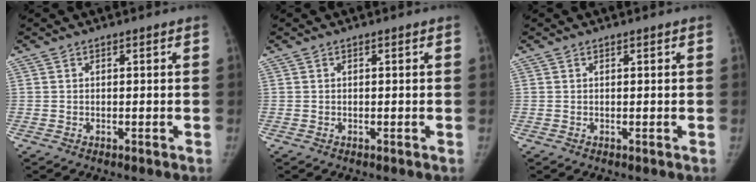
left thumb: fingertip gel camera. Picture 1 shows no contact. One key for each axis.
{"total": 0.0}
{"total": 0.0}